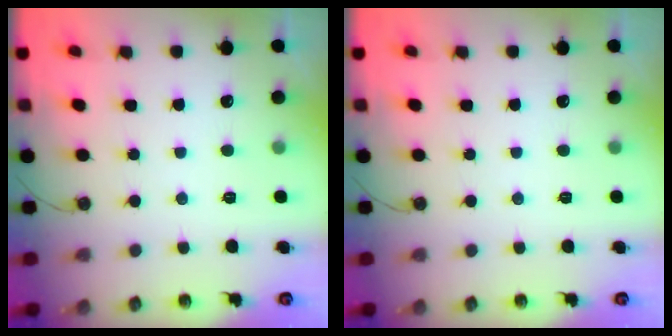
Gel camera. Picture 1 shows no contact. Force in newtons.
{"total": 0.0}